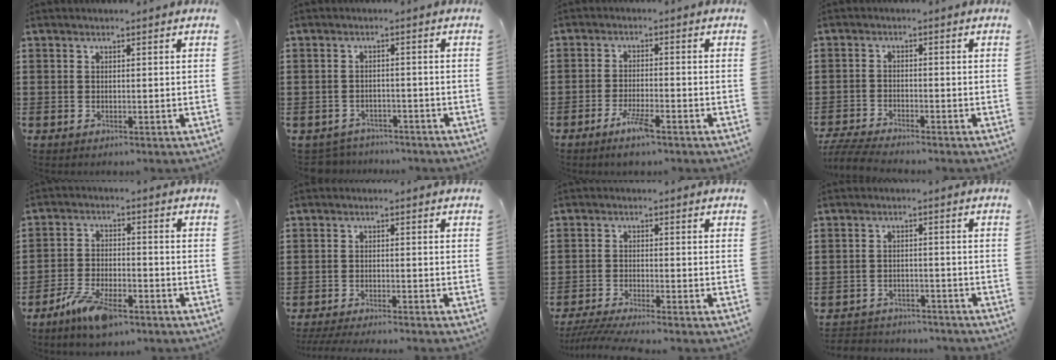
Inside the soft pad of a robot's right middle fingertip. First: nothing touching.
{"total": 2.4, "force": [-2.4, 0.4, -0.3], "torque": [-0.005, -0.001, -0.053]}
{"total": 4.1, "force": [-2.6, 0.6, 3.2], "torque": [-0.063, -0.004, -0.048]}
{"total": 4.0, "force": [-3.8, 0.0, 1.3], "torque": [-0.042, -0.014, -0.081]}
{"total": 7.2, "force": [-5.0, 2.3, 4.7], "torque": [-0.105, -0.003, -0.094]}
{"total": 2.5, "force": [-2.3, -0.3, 0.8], "torque": [-0.013, -0.001, -0.045]}
{"total": 3.3, "force": [-2.9, -0.2, 1.5], "torque": [-0.040, -0.012, -0.061]}
{"total": 2.8, "force": [-2.8, 0.4, -0.1], "torque": [-0.006, -0.003, -0.060]}